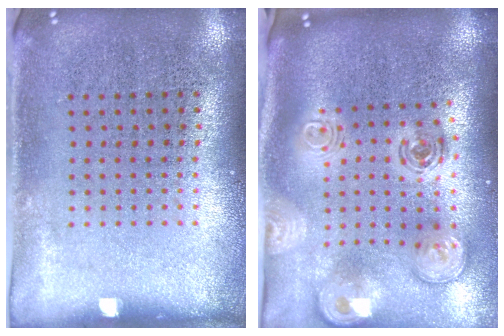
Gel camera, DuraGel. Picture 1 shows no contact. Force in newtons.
{"total": 3.0, "press": 2.1, "slide": 2.1}